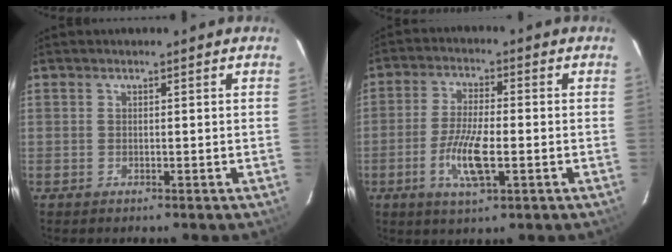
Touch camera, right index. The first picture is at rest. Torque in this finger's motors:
{"motor_torque": [0.12, 0.05, 0.16, 0.10]}